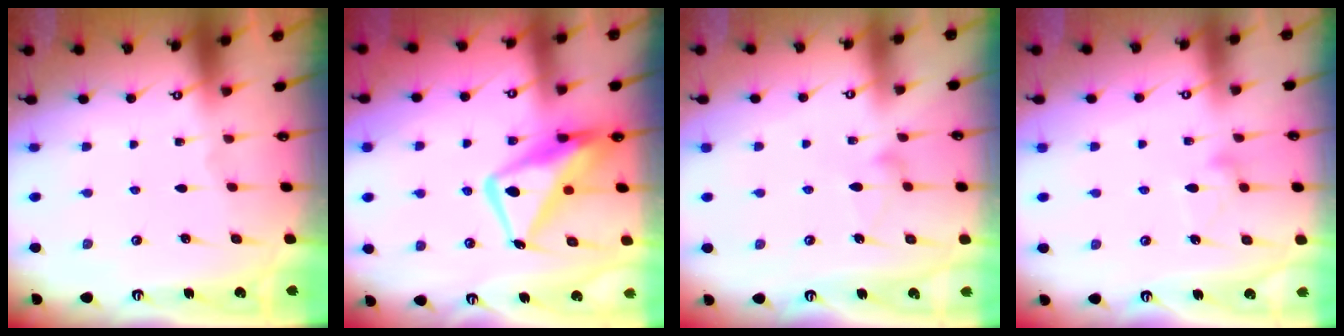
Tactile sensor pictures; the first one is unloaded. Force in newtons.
{"total": 14.9, "press": 14.8, "slide": 1.7}
{"total": 8.8, "press": 8.7, "slide": 0.5}
{"total": 11.3, "press": 11.2, "slide": 0.6}